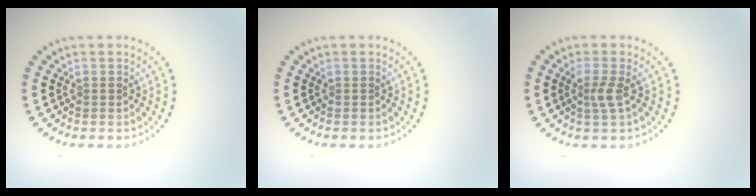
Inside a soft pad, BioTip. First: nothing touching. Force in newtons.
{"total": 0.0}
{"total": 1.7, "press": 1.2, "slide": 1.2}